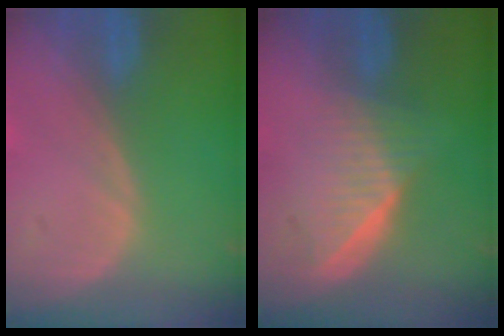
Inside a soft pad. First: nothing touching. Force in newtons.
{"total": 6.5, "press": 5.9, "slide": 2.9}